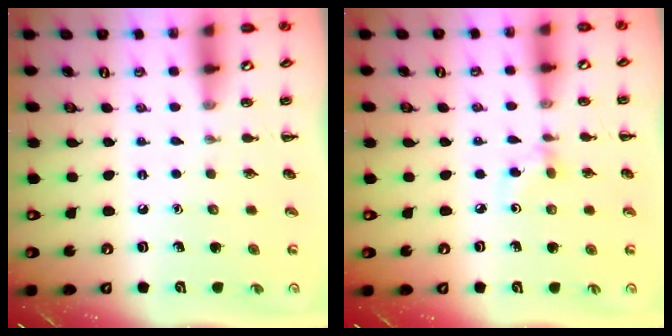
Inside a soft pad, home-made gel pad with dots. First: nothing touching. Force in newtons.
{"total": 2.8, "press": 2.6, "slide": 1.0}